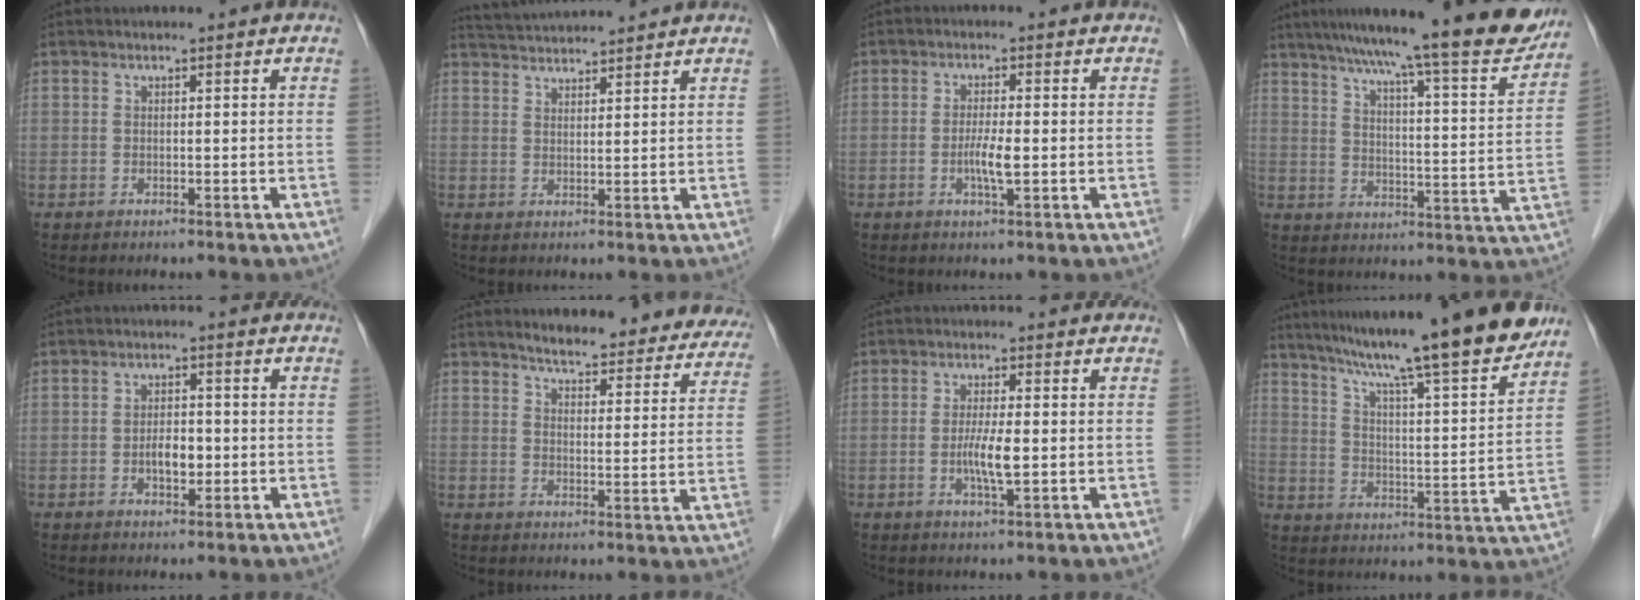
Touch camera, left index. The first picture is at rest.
{"total": 7.4, "force": [7.2, -0.4, 1.5], "torque": [-0.035, 0.033, 0.115]}
{"total": 3.4, "force": [-0.7, 0.2, 3.3], "torque": [-0.067, -0.004, -0.014]}
{"total": 22.1, "force": [19.0, 0.8, 11.3], "torque": [-0.171, -0.029, 0.253]}
{"total": 3.5, "force": [-0.9, 1.8, 2.9], "torque": [-0.052, 0.003, -0.013]}
{"total": 19.5, "force": [17.8, 4.5, 6.4], "torque": [-0.061, -0.026, 0.204]}
{"total": 4.3, "force": [-0.6, 0.3, 4.2], "torque": [-0.084, -0.007, -0.012]}
{"total": 20.5, "force": [17.4, -0.4, 10.9], "torque": [-0.170, -0.015, 0.254]}